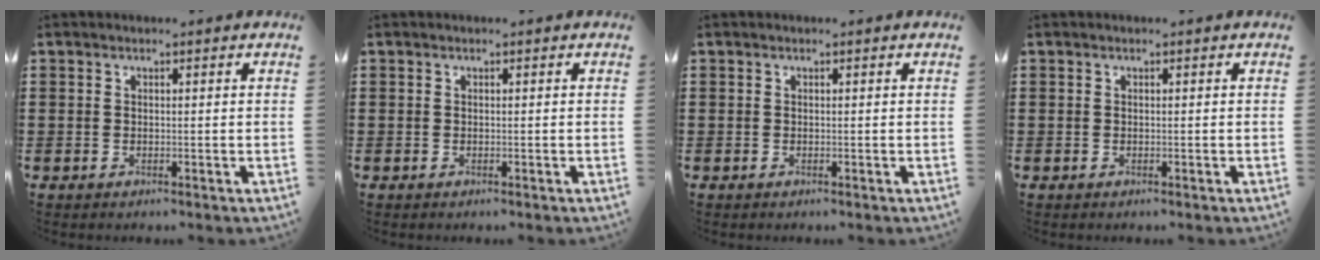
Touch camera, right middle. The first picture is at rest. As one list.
[{"total": 0.0}, {"total": 0.0}, {"total": 0.0}]